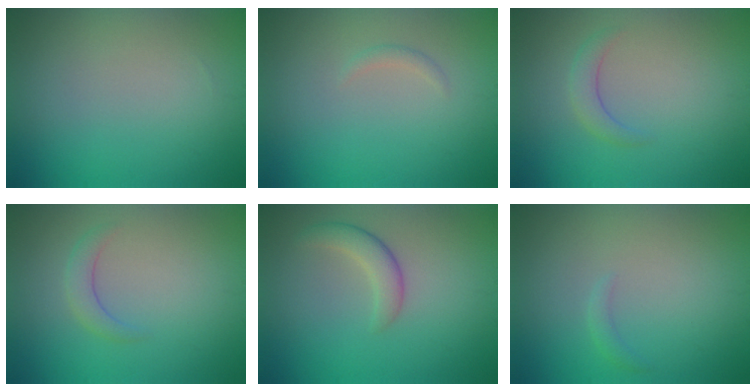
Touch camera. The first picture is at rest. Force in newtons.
{"total": 0.7, "press": 0.7, "slide": 0.0}
{"total": 1.7, "press": 1.6, "slide": 0.2}
{"total": 1.7, "press": 1.6, "slide": 0.2}
{"total": 2.3, "press": 2.3, "slide": 0.1}
{"total": 0.8, "press": 0.8, "slide": 0.1}